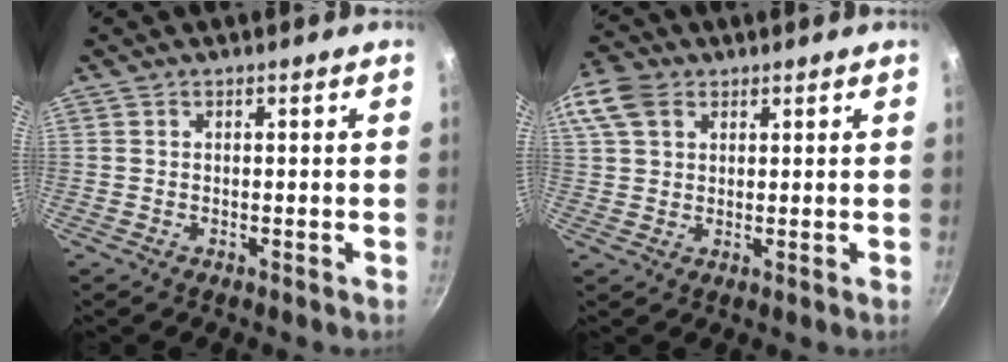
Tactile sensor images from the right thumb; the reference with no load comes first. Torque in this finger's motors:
{"motor_torque": [-0.38, 1.84, 0.34, -0.26, 0.12]}